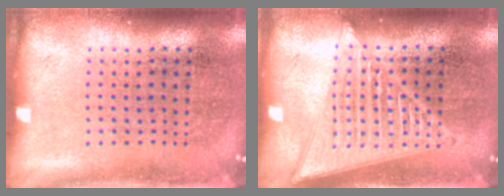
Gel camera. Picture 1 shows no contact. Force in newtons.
{"total": 2.9, "press": 2.9, "slide": 0.3}